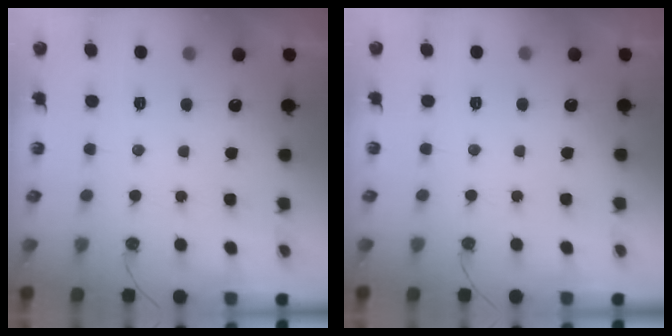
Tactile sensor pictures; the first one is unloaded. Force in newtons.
{"total": 0.0}